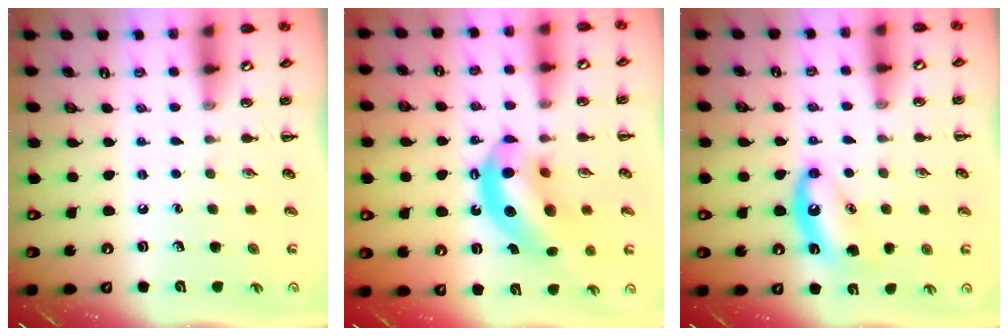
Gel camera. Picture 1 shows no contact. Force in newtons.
{"total": 13.3, "press": 12.8, "slide": 3.7}
{"total": 9.1, "press": 9.1, "slide": 1.0}